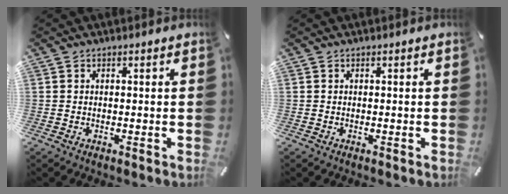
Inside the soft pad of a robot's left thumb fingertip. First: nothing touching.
{"total": 0.0}